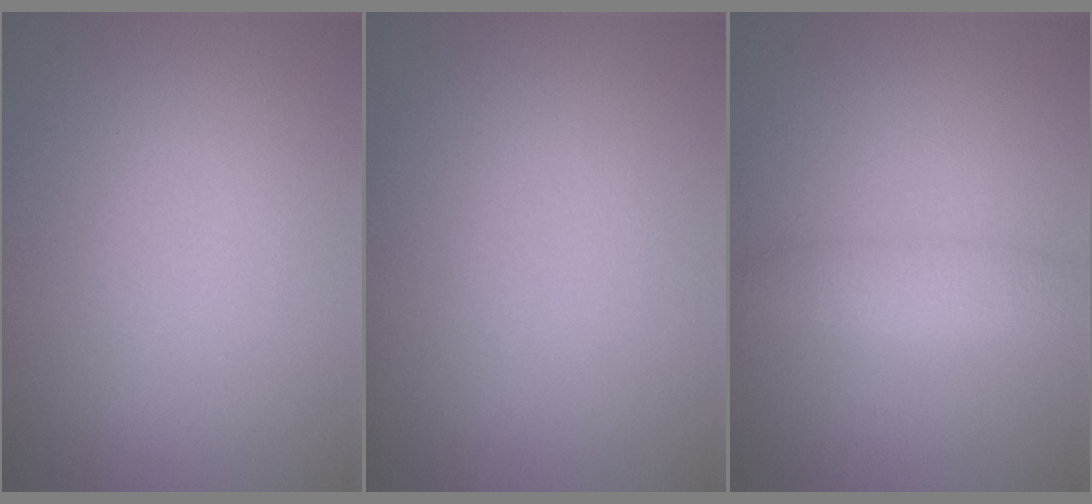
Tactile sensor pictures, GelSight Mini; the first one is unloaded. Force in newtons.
{"total": 0.0}
{"total": 1.8, "press": 1.8, "slide": 0.0}